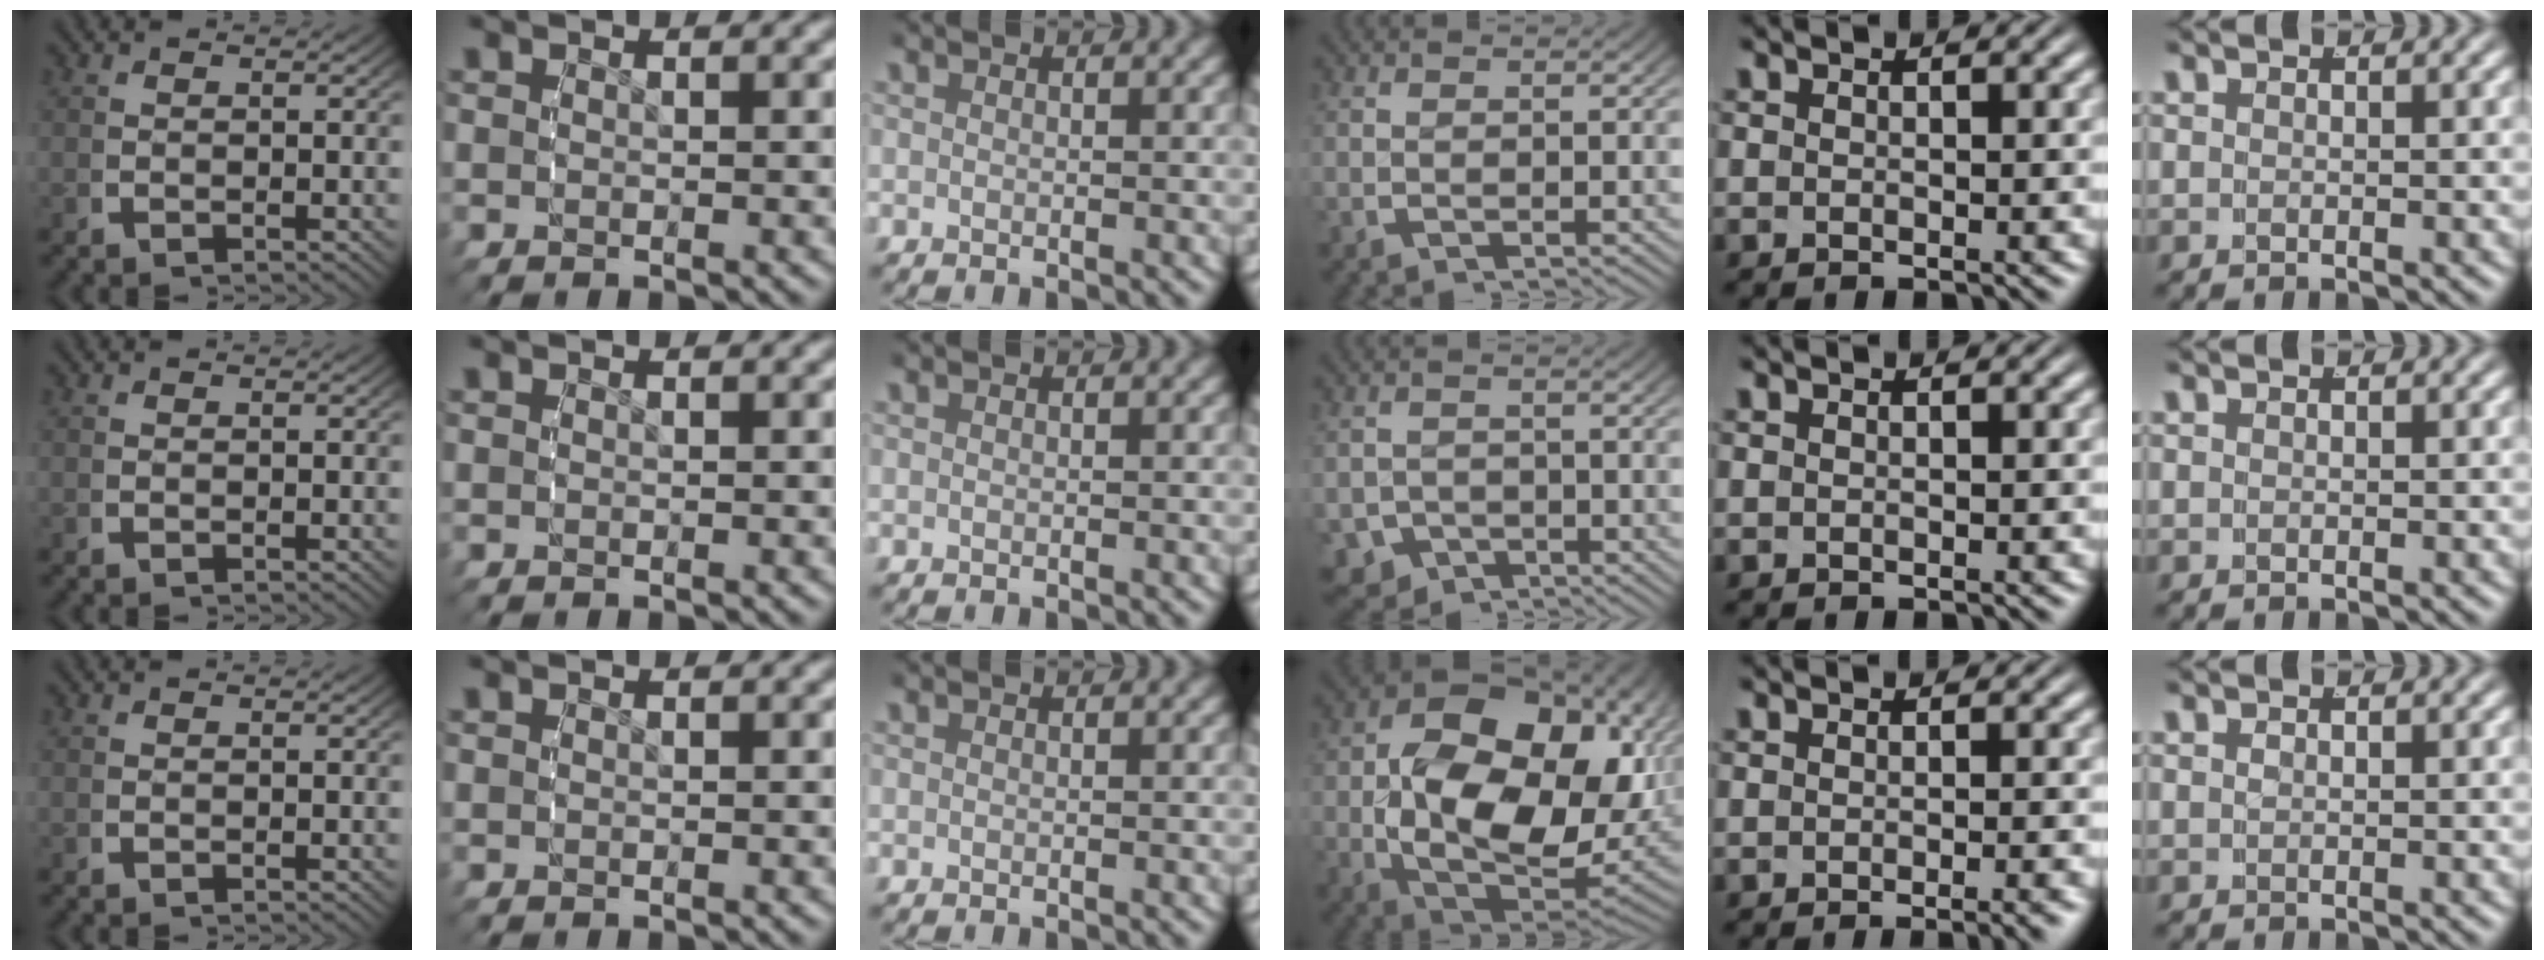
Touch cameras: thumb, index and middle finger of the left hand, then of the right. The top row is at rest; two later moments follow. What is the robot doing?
{"motion": "grasp_and_lifting", "object": "ethernet cable"}